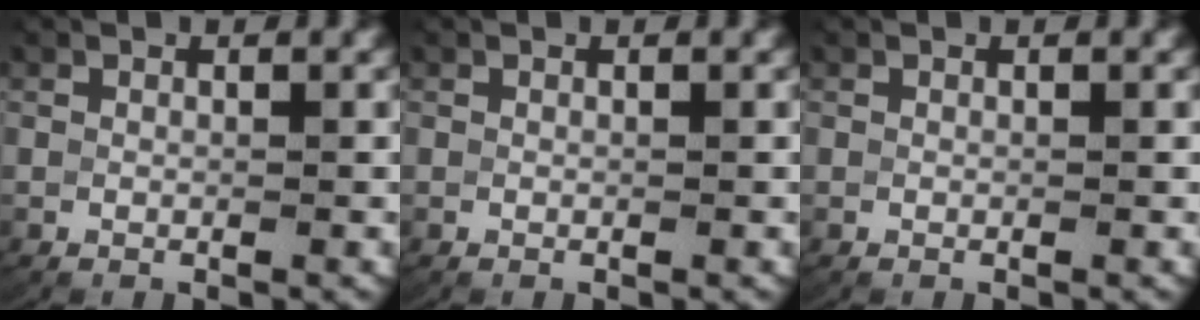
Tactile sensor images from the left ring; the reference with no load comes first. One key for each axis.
{"total": 0.0}
{"total": 0.0}